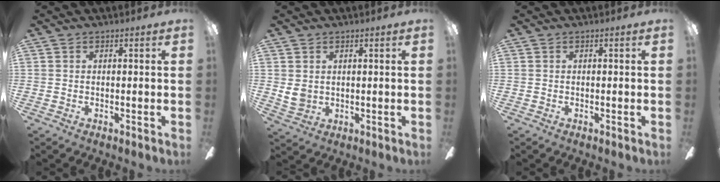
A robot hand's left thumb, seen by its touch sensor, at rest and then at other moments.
{"total": 3.8, "force": [1.9, 2.9, 1.7], "torque": [-0.034, -0.005, 0.034]}
{"total": 0.0}